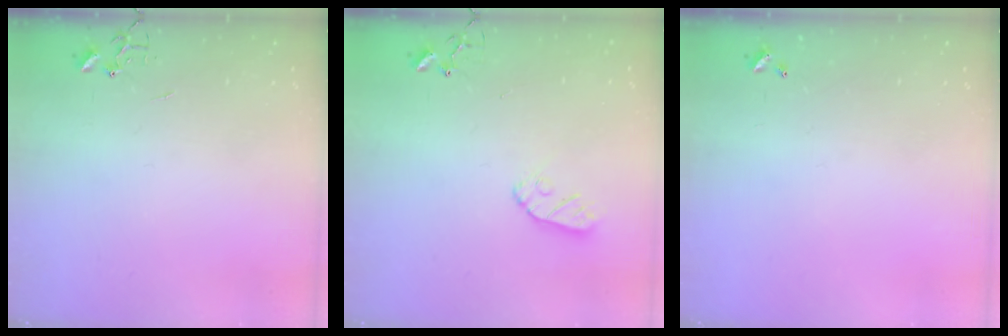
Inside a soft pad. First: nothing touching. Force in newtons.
{"total": 7.2, "press": 7.2, "slide": 0.4}
{"total": 0.0}